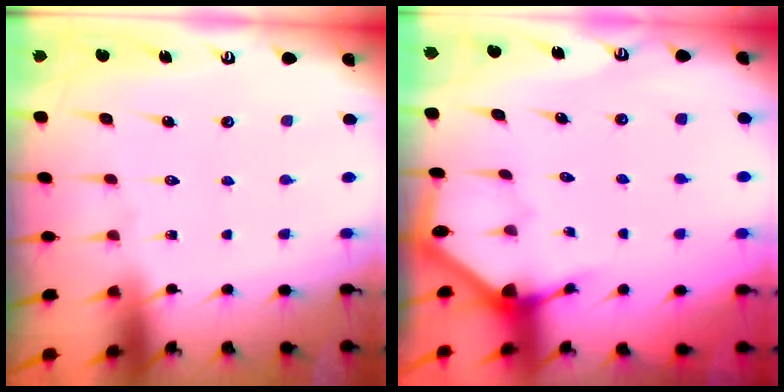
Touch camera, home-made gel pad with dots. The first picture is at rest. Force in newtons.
{"total": 3.3, "press": 3.3, "slide": 0.2}